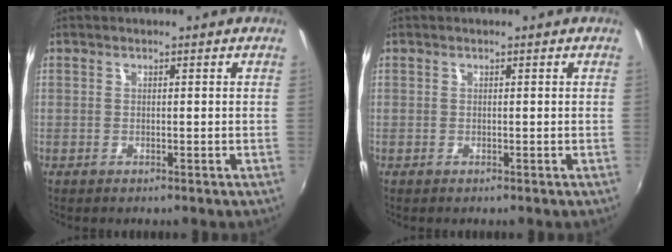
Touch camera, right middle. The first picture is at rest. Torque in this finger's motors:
{"motor_torque": [0.00, 0.00, 0.00, 0.00]}